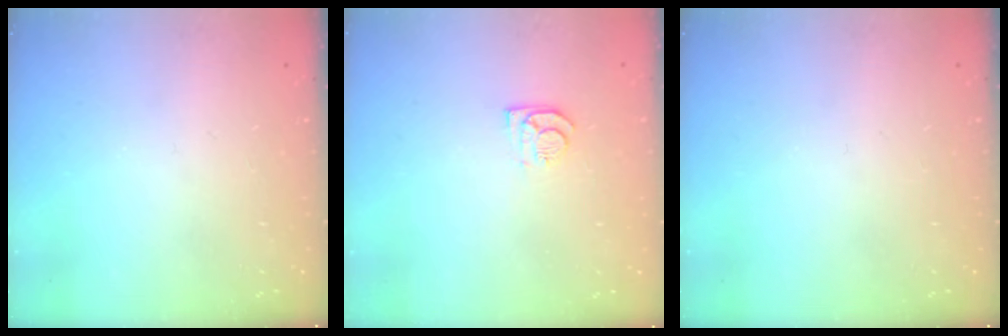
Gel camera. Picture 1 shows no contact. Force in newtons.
{"total": 6.1, "press": 6.1, "slide": 0.4}
{"total": 0.0}